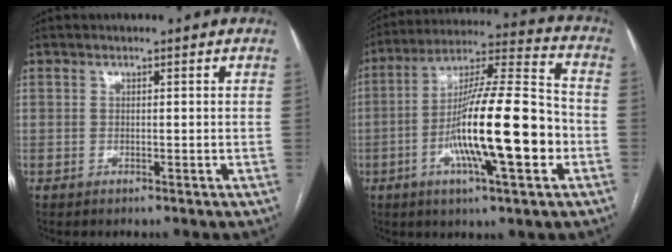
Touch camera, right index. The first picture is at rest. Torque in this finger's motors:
{"motor_torque": [0.85, -0.27, 1.05, 0.21]}